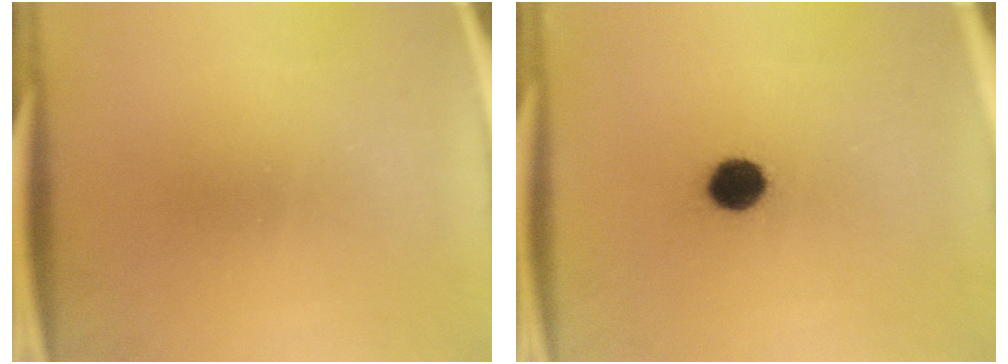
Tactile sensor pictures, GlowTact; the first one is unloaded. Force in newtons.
{"total": 6.7}